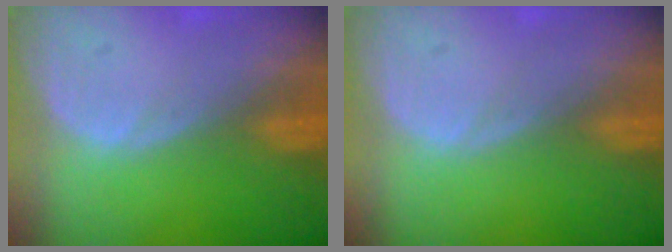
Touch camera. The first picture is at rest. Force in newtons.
{"total": 0.0}